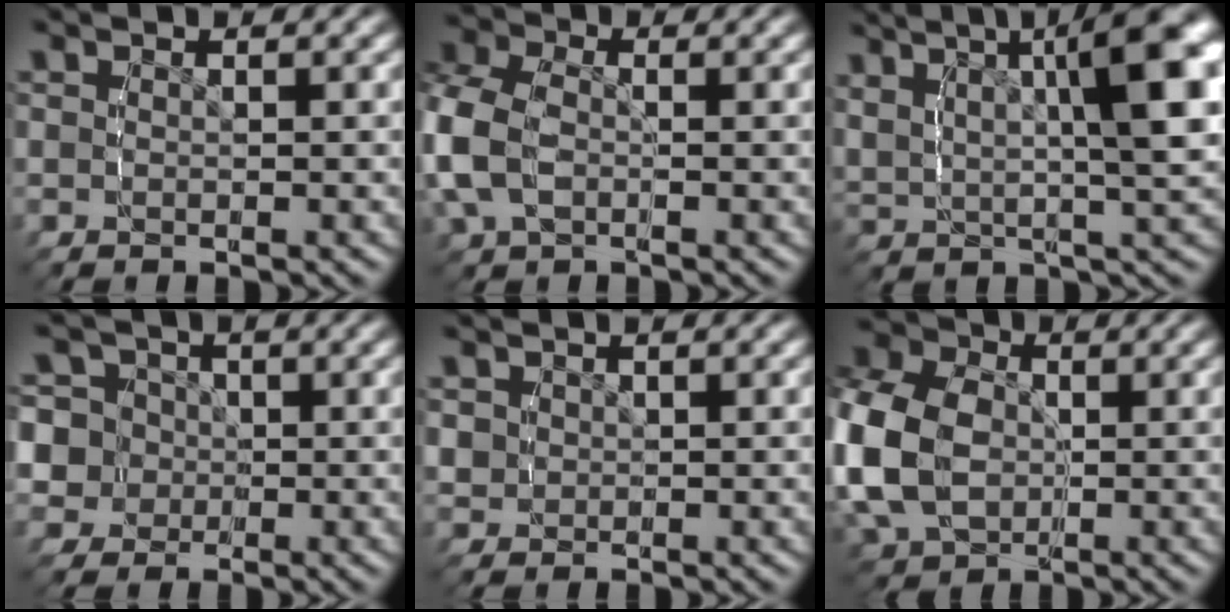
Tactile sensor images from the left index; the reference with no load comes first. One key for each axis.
{"total": 5.2, "fx": -0.3, "fy": 4.2, "fz": 3.0, "tx": -0.102, "ty": -0.017, "tz": 0.004}
{"total": 13.9, "fx": 5.6, "fy": 6.6, "fz": 10.8, "tx": -0.140, "ty": 0.026, "tz": 0.079}
{"total": 10.6, "fx": -1.1, "fy": 10.1, "fz": 3.2, "tx": -0.097, "ty": -0.047, "tz": -0.017}
{"total": 2.4, "fx": 0.2, "fy": 2.3, "fz": 0.6, "tx": -0.023, "ty": -0.011, "tz": 0.014}
{"total": 9.0, "fx": 0.1, "fy": 7.4, "fz": 5.2, "tx": -0.133, "ty": -0.024, "tz": 0.012}